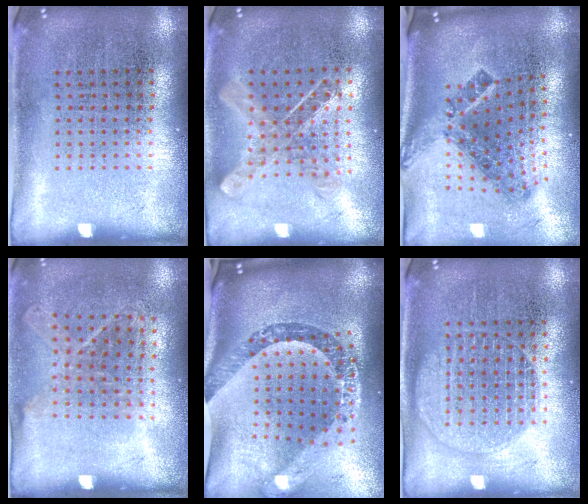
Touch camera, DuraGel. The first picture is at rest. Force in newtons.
{"total": 1.0, "press": 1.0, "slide": 0.1}
{"total": 1.9, "press": 1.3, "slide": 1.4}
{"total": 1.1, "press": 0.9, "slide": 0.6}
{"total": 3.8, "press": 2.6, "slide": 2.8}
{"total": 1.3, "press": 1.3, "slide": 0.2}